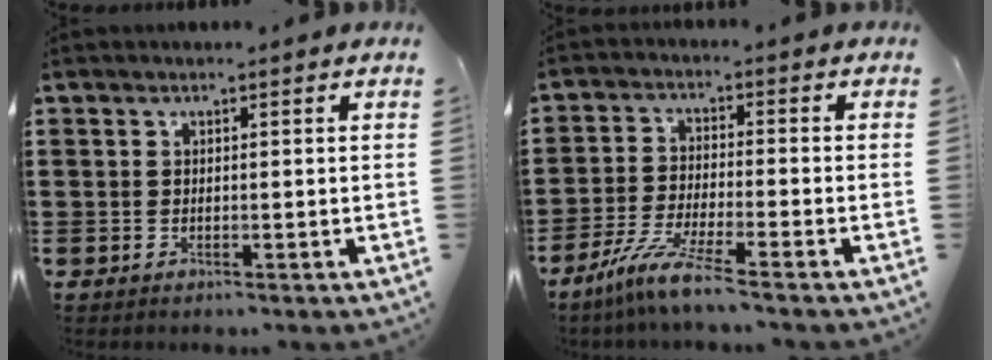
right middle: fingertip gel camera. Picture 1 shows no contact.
{"total": 6.8, "force": [-5.7, -0.1, 3.8], "torque": [-0.085, -0.017, -0.112]}